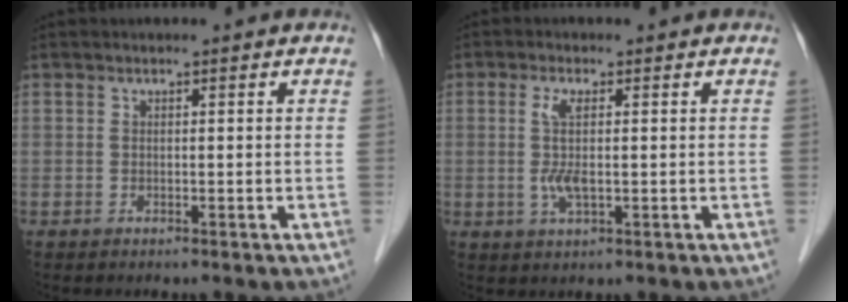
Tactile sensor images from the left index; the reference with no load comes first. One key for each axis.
{"total": 4.0, "fx": 0.1, "fy": 0.8, "fz": 3.9, "tx": -0.087, "ty": -0.004, "tz": 0.000}